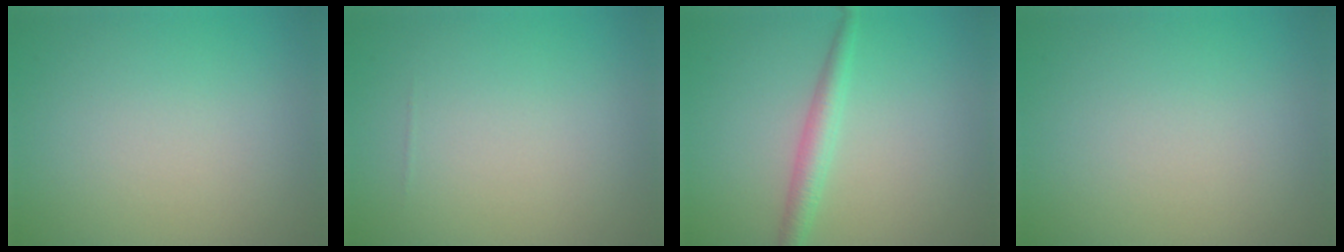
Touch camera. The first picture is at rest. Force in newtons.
{"total": 0.0}
{"total": 2.3, "press": 2.3, "slide": 0.0}
{"total": 0.0}